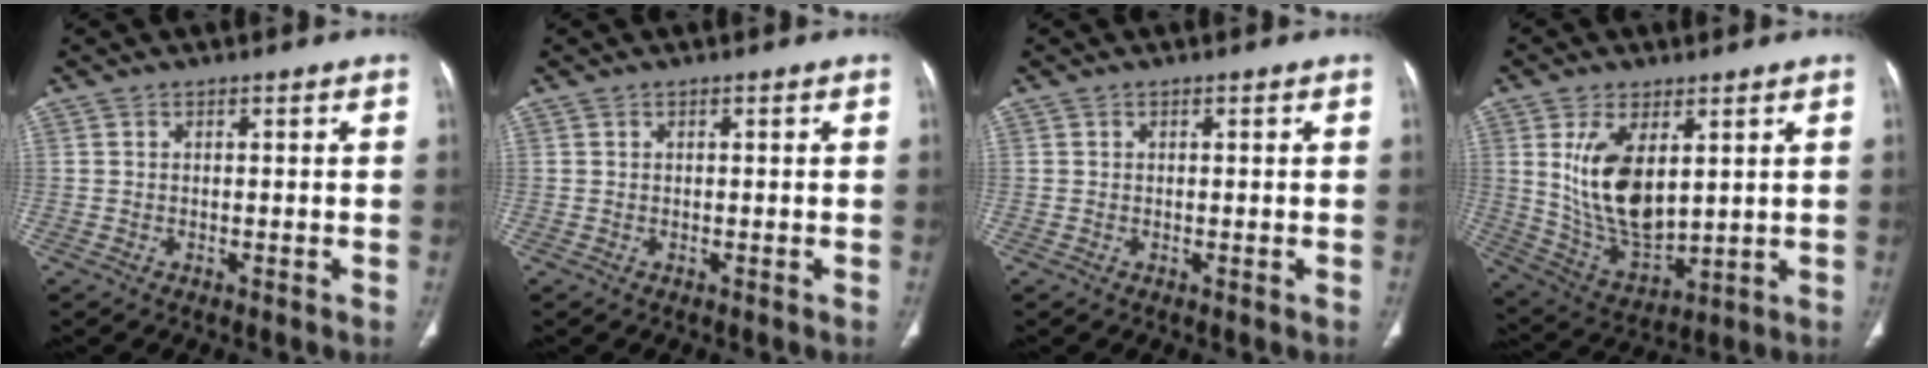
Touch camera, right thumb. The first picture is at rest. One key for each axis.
{"total": 0.0}
{"total": 0.0}
{"total": 13.8, "fx": 3.6, "fy": 7.2, "fz": 11.3, "tx": -0.196, "ty": -0.025, "tz": 0.087}